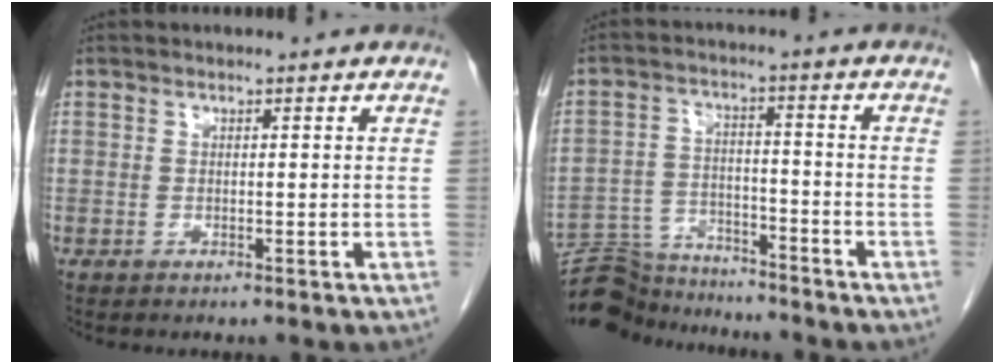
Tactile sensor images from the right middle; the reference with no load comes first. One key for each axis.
{"total": 9.9, "fx": -9.6, "fy": 2.6, "fz": 0.2, "tx": -0.005, "ty": 0.023, "tz": -0.163}